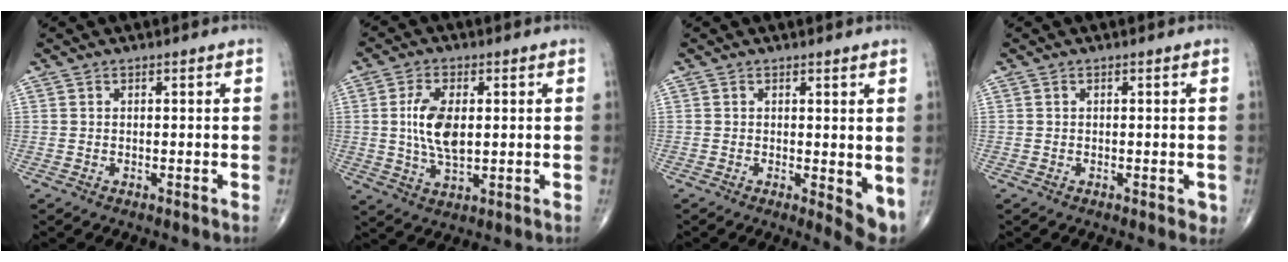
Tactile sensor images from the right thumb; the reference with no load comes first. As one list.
[{"total": 9.1, "force": [1.0, 4.5, 7.8], "torque": [-0.154, -0.007, 0.023]}, {"total": 5.0, "force": [0.1, 1.9, 4.7], "torque": [-0.057, -0.014, 0.002]}, {"total": 1.3, "force": [-0.2, 0.8, 1.1], "torque": [-0.007, -0.001, -0.003]}]